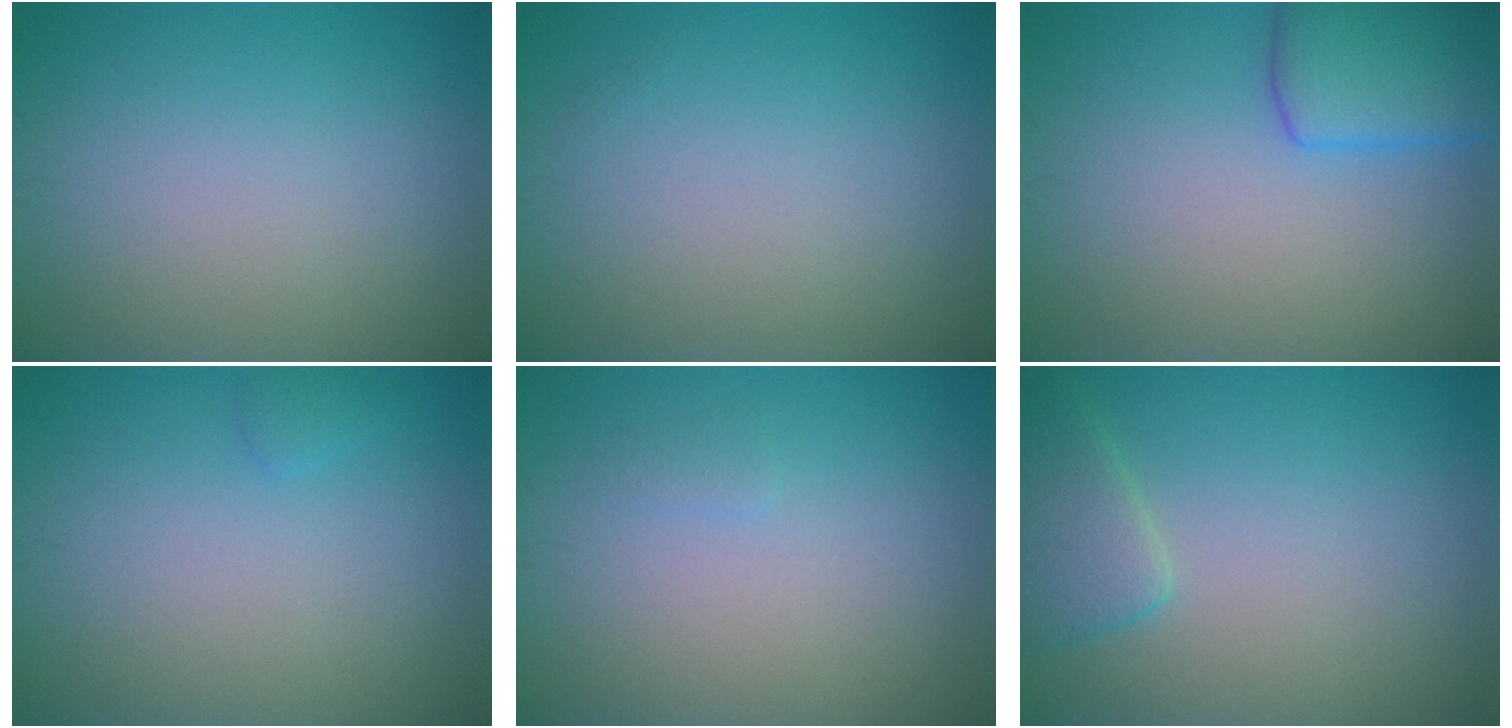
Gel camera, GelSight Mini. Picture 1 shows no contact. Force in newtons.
{"total": 0.0}
{"total": 4.9, "press": 4.8, "slide": 0.3}
{"total": 0.6, "press": 0.6, "slide": 0.0}
{"total": 0.6, "press": 0.5, "slide": 0.1}
{"total": 3.0, "press": 3.0, "slide": 0.3}